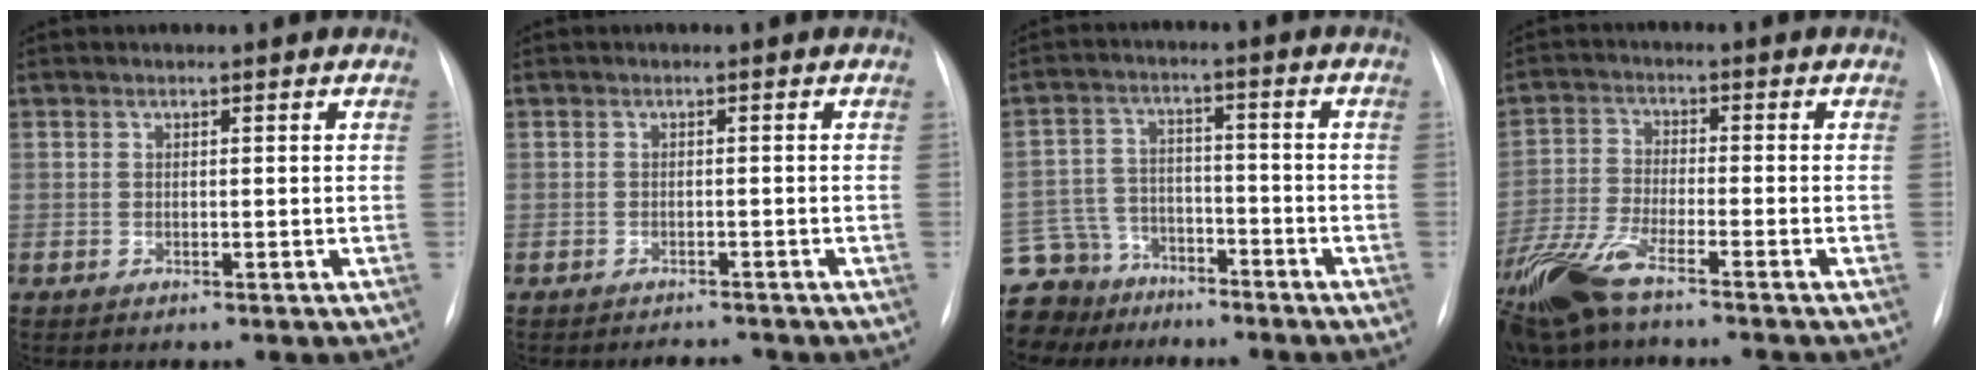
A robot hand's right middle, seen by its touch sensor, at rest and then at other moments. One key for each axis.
{"total": 1.7, "fx": -1.7, "fy": 0.3, "fz": 0.1, "tx": 0.001, "ty": -0.006, "tz": -0.018}
{"total": 13.3, "fx": -10.5, "fy": 7.8, "fz": 2.3, "tx": -0.076, "ty": 0.023, "tz": -0.174}
{"total": 10.9, "fx": -8.1, "fy": 1.9, "fz": 7.1, "tx": -0.158, "ty": -0.026, "tz": -0.159}